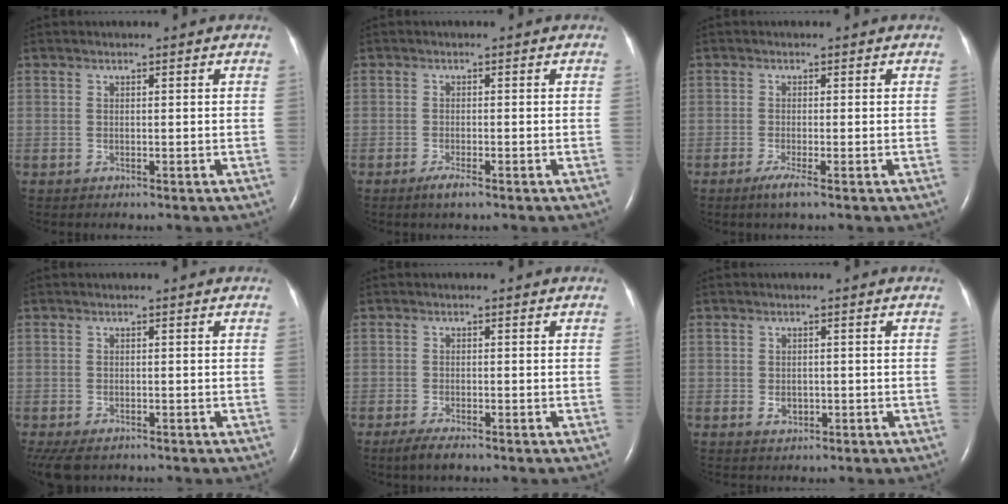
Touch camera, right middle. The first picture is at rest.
{"total": 2.0, "force": [-1.4, 0.2, 1.5], "torque": [-0.036, -0.005, -0.027]}
{"total": 2.2, "force": [-1.3, -0.2, 1.7], "torque": [-0.041, -0.008, -0.029]}
{"total": 6.2, "force": [-4.3, 3.2, 3.1], "torque": [-0.067, -0.012, -0.068]}
{"total": 3.1, "force": [-2.2, 0.6, 2.1], "torque": [-0.047, -0.008, -0.039]}
{"total": 1.7, "force": [-0.6, 1.3, 0.9], "torque": [-0.017, 0.002, -0.003]}